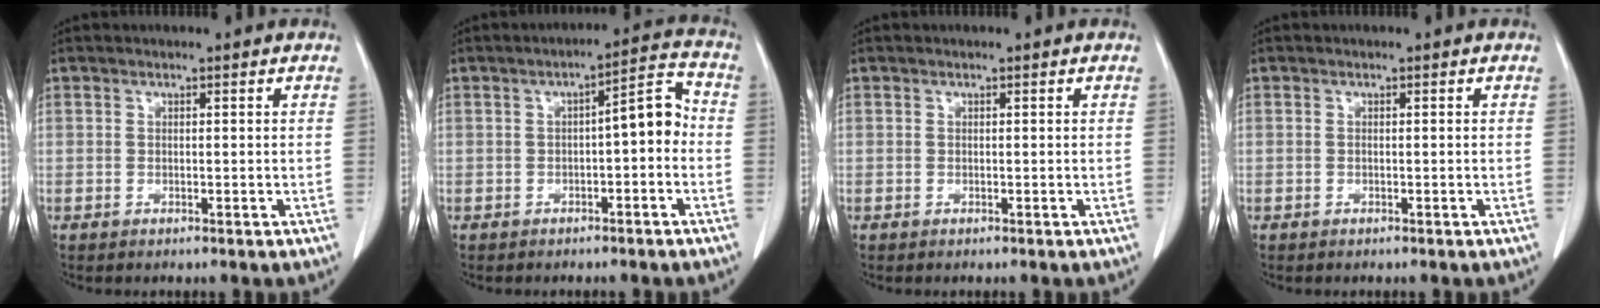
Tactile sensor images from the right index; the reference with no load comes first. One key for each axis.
{"total": 6.1, "fx": -0.9, "fy": 1.6, "fz": 5.9, "tx": -0.076, "ty": 0.028, "tz": -0.014}
{"total": 0.0}
{"total": 0.0}